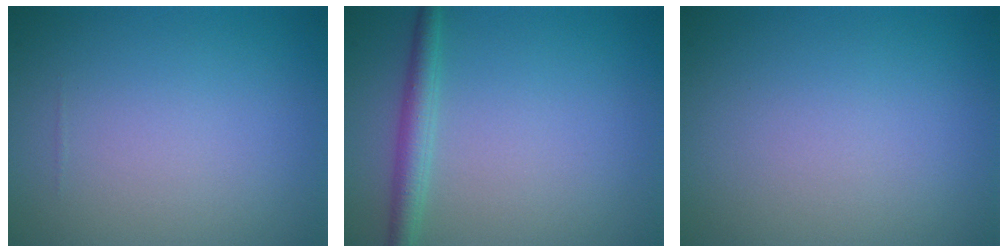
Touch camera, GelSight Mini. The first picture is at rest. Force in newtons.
{"total": 2.3, "press": 2.3, "slide": 0.1}
{"total": 0.0}